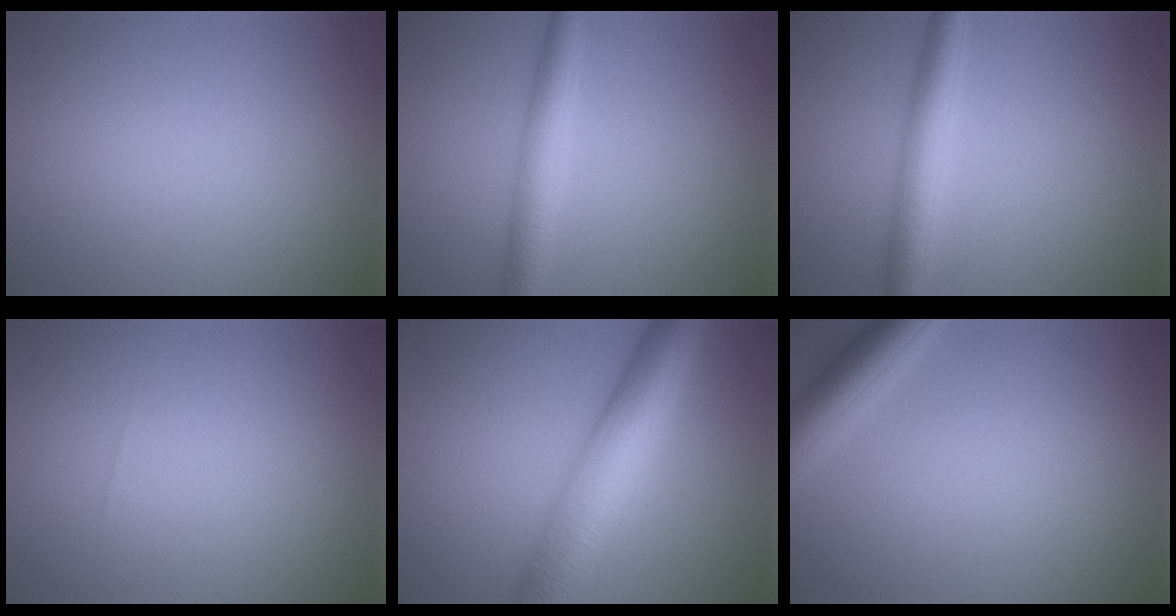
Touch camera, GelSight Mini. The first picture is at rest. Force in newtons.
{"total": 3.5, "press": 3.5, "slide": 0.1}
{"total": 4.2, "press": 4.2, "slide": 0.0}
{"total": 0.0}
{"total": 9.1, "press": 9.0, "slide": 0.4}
{"total": 4.4, "press": 4.4, "slide": 0.2}